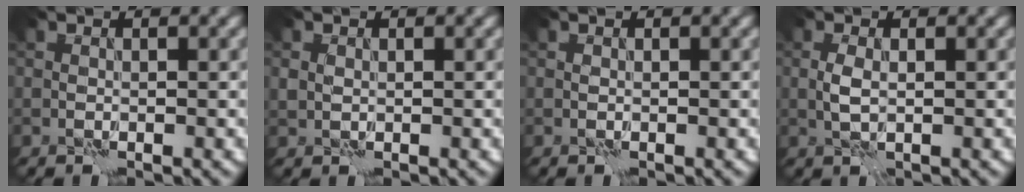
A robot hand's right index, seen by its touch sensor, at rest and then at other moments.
{"total": 0.8, "force": [0.3, 0.7, 0.3], "torque": [-0.006, 0.000, 0.006]}
{"total": 0.0}
{"total": 1.4, "force": [0.0, 0.6, 1.2], "torque": [-0.030, 0.001, 0.002]}